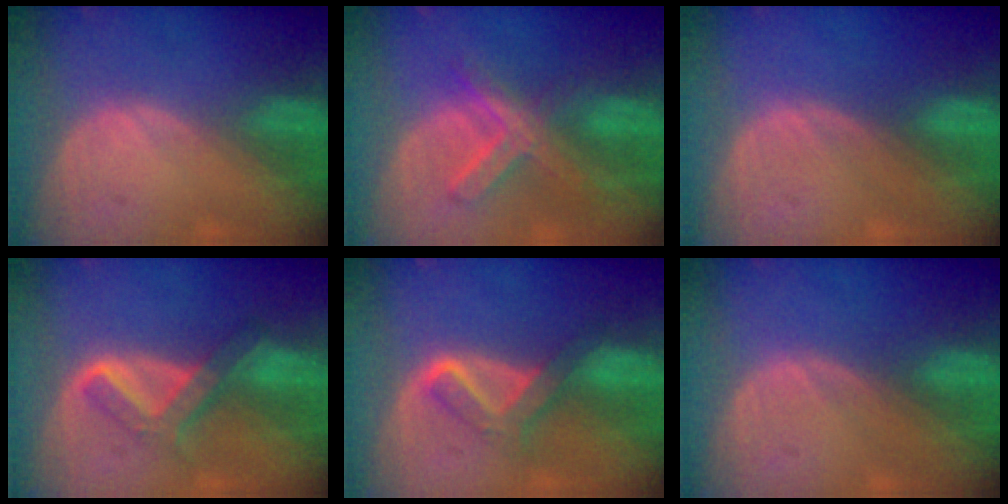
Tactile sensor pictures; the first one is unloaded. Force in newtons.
{"total": 7.2, "press": 6.3, "slide": 3.6}
{"total": 0.0}
{"total": 6.7, "press": 5.7, "slide": 3.5}
{"total": 5.2, "press": 5.2, "slide": 0.1}
{"total": 0.0}